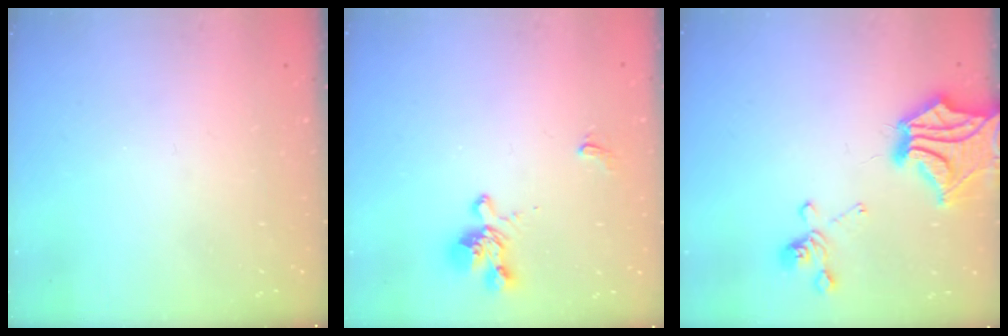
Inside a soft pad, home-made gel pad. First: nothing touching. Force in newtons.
{"total": 1.2, "press": 0.4, "slide": 1.1}
{"total": 7.2, "press": 6.1, "slide": 3.7}